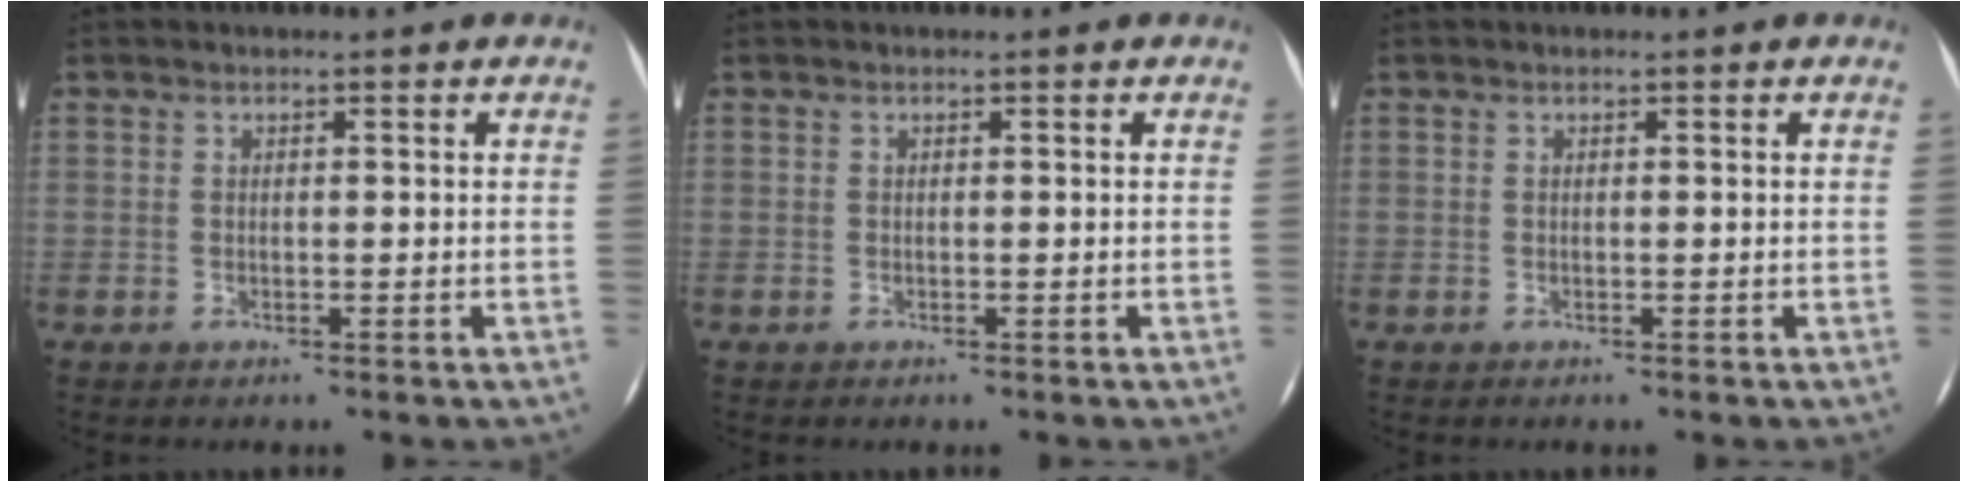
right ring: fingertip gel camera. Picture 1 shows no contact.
{"total": 0.0}
{"total": 0.0}